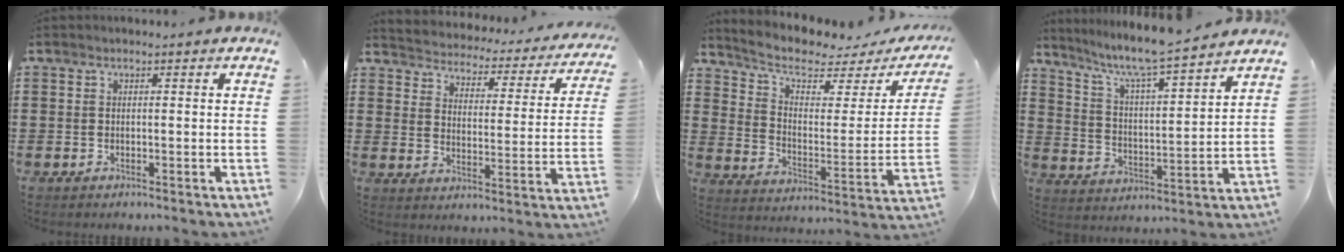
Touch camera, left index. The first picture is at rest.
{"total": 2.5, "force": [2.5, 0.2, -0.2], "torque": [-0.018, -0.031, 0.032]}
{"total": 5.4, "force": [4.0, 2.0, 3.0], "torque": [-0.073, -0.032, 0.063]}
{"total": 6.6, "force": [5.8, -0.1, 3.0], "torque": [-0.082, -0.044, 0.092]}